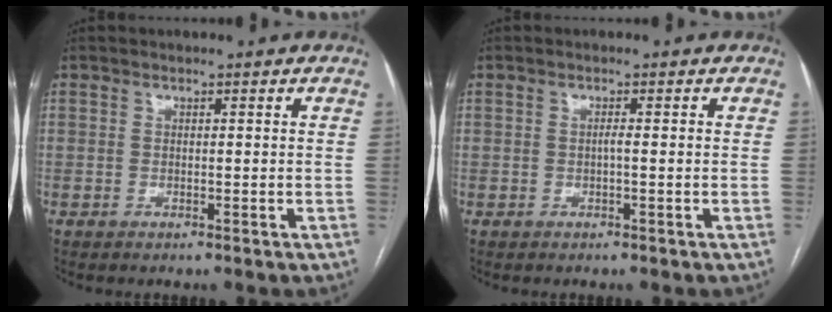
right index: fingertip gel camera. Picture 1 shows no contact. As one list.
[{"total": 0.9, "force": [-0.1, 0.0, 0.8], "torque": [-0.015, 0.001, -0.001]}]